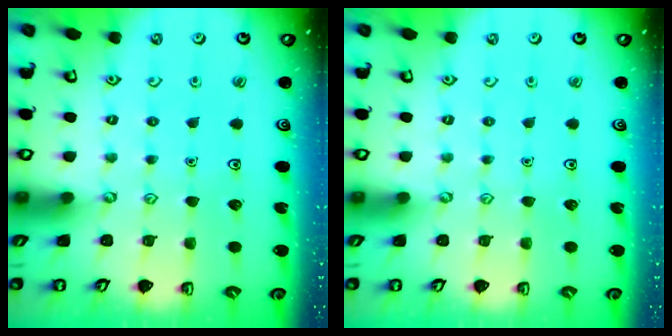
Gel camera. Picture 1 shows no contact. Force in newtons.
{"total": 0.0}